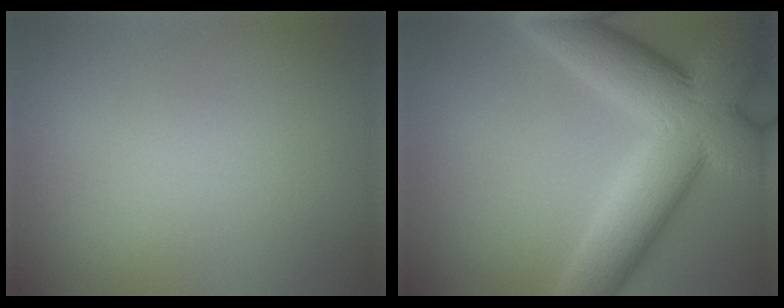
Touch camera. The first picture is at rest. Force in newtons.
{"total": 11.6, "press": 11.6, "slide": 0.3}